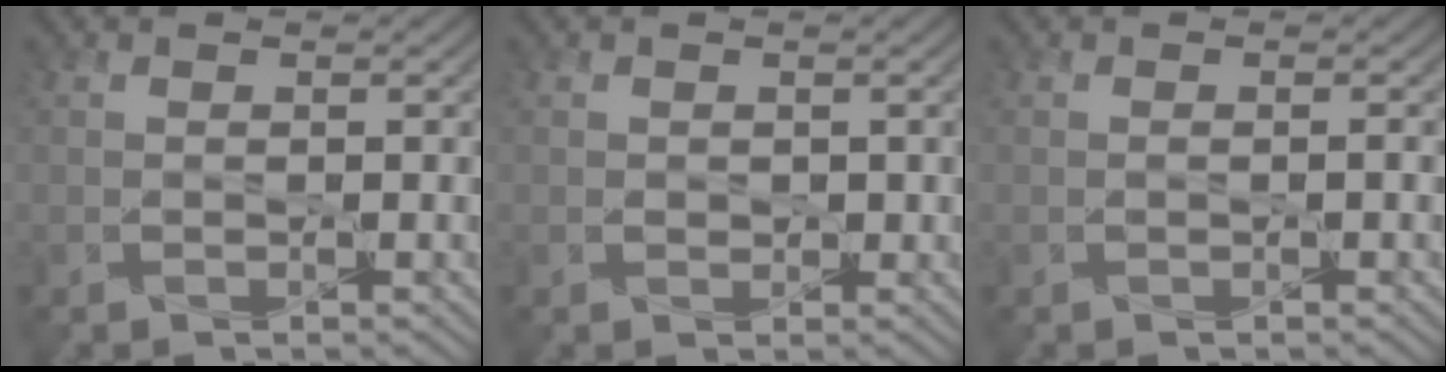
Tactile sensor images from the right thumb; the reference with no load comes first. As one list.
[{"total": 0.8, "force": [0.1, 0.7, 0.2], "torque": [-0.005, -0.005, 0.001]}, {"total": 0.5, "force": [0.0, 0.1, 0.5], "torque": [-0.009, 0.000, 0.000]}]